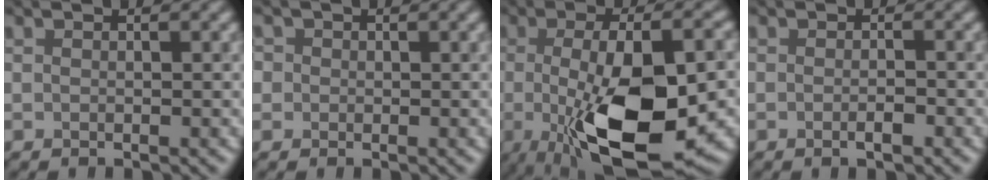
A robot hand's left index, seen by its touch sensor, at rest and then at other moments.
{"total": 1.1, "force": [-0.4, 0.6, -0.8], "torque": [0.016, 0.002, 0.002]}
{"total": 12.5, "force": [-3.0, 4.1, 11.4], "torque": [-0.175, -0.016, -0.038]}
{"total": 1.3, "force": [-1.2, 0.0, 0.5], "torque": [-0.006, -0.005, -0.012]}